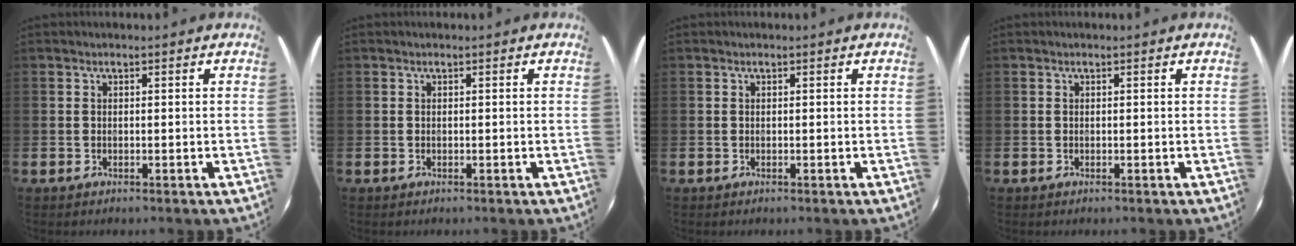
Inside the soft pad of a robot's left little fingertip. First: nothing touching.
{"total": 0.0}
{"total": 0.0}
{"total": 0.0}